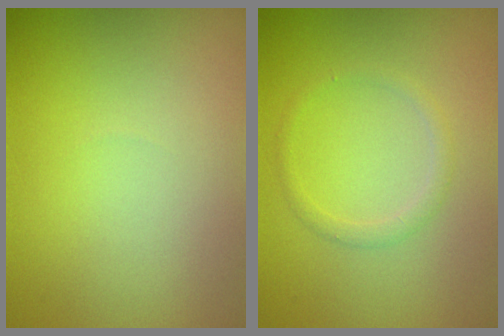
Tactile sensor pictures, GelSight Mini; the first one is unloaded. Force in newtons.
{"total": 1.2, "press": 1.2, "slide": 0.0}